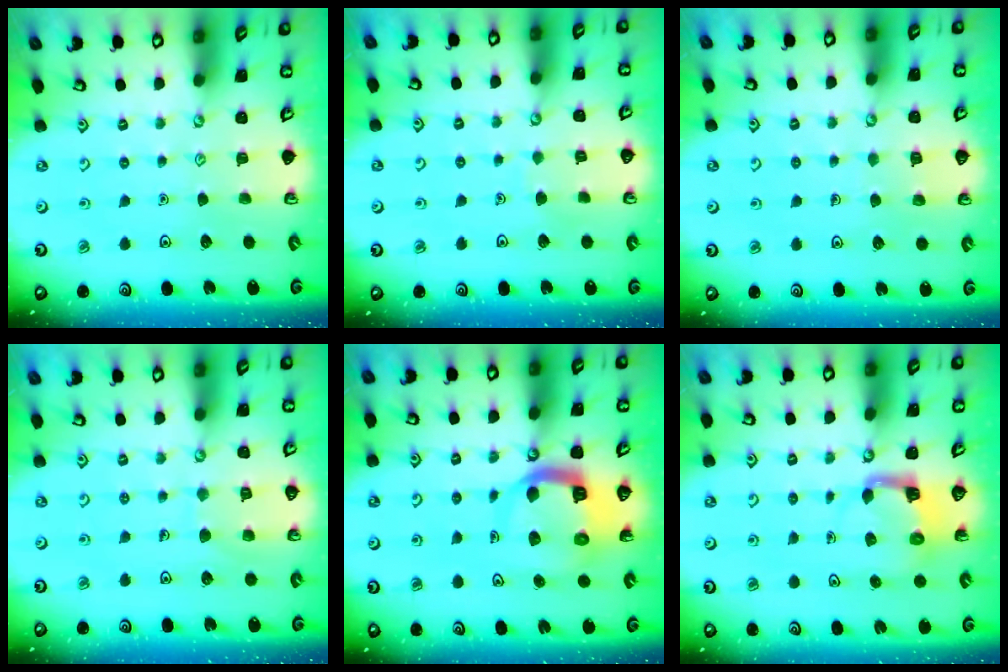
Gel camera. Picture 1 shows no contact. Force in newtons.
{"total": 3.9, "press": 3.9, "slide": 0.2}
{"total": 3.6, "press": 3.6, "slide": 0.3}
{"total": 6.6, "press": 6.6, "slide": 0.6}
{"total": 9.2, "press": 9.2, "slide": 1.0}
{"total": 4.2, "press": 4.1, "slide": 0.4}